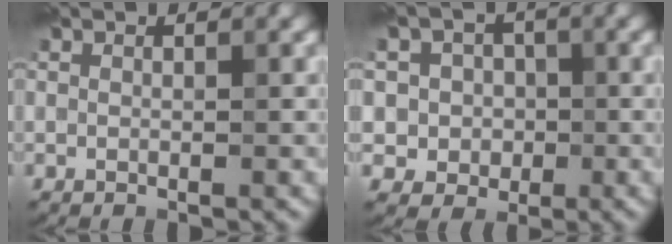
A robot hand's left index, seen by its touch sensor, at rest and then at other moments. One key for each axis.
{"total": 4.3, "fx": 0.2, "fy": 4.1, "fz": 1.2, "tx": -0.006, "ty": 0.014, "tz": -0.011}